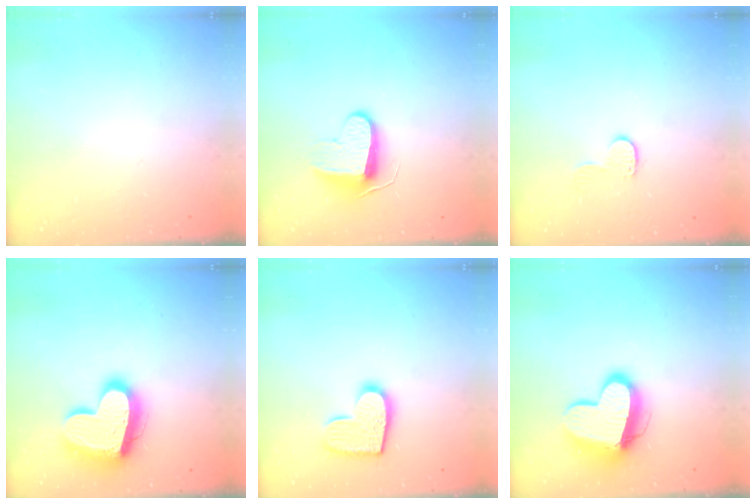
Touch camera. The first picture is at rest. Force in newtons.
{"total": 9.4, "press": 9.4, "slide": 0.2}
{"total": 5.6, "press": 5.6, "slide": 0.4}
{"total": 18.7, "press": 18.6, "slide": 1.6}
{"total": 12.1, "press": 12.0, "slide": 0.6}
{"total": 13.5, "press": 13.5, "slide": 1.1}